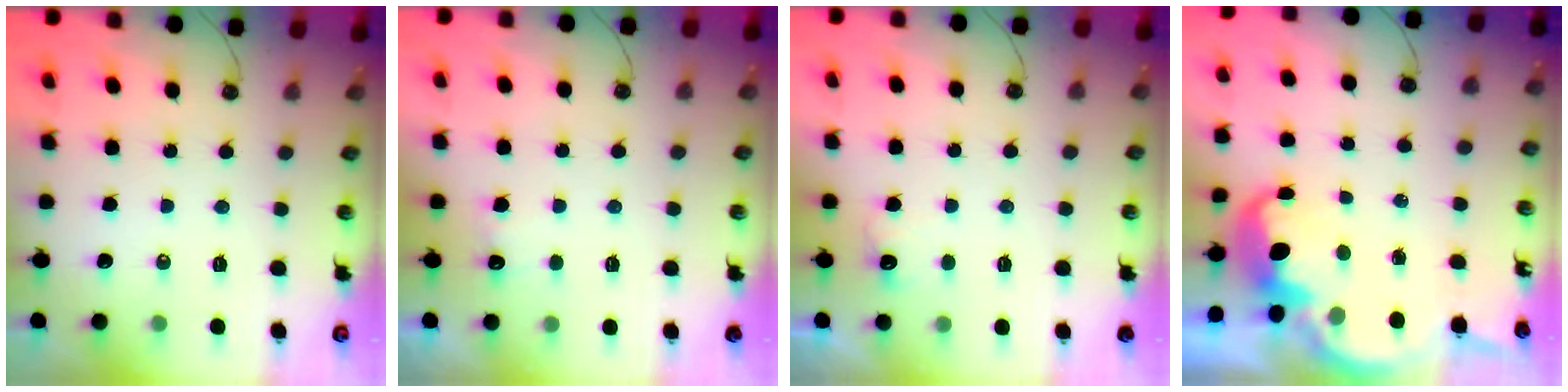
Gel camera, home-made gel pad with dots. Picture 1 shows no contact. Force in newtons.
{"total": 3.2, "press": 3.1, "slide": 0.8}
{"total": 4.6, "press": 4.5, "slide": 1.0}
{"total": 5.4, "press": 5.4, "slide": 0.4}